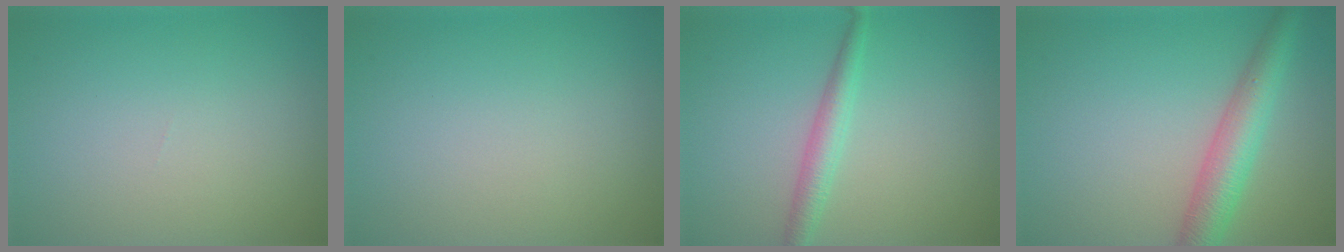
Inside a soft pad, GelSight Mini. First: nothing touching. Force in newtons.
{"total": 0.0}
{"total": 2.3, "press": 2.3, "slide": 0.0}
{"total": 4.7, "press": 4.7, "slide": 0.2}